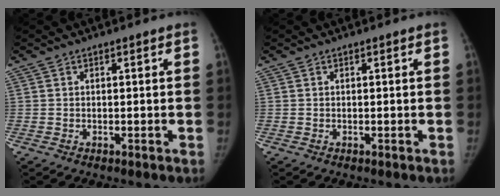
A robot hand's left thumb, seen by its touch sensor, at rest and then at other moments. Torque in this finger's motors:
{"motor_torque": [0.08, -0.25, 0.55, -0.14, 0.08]}